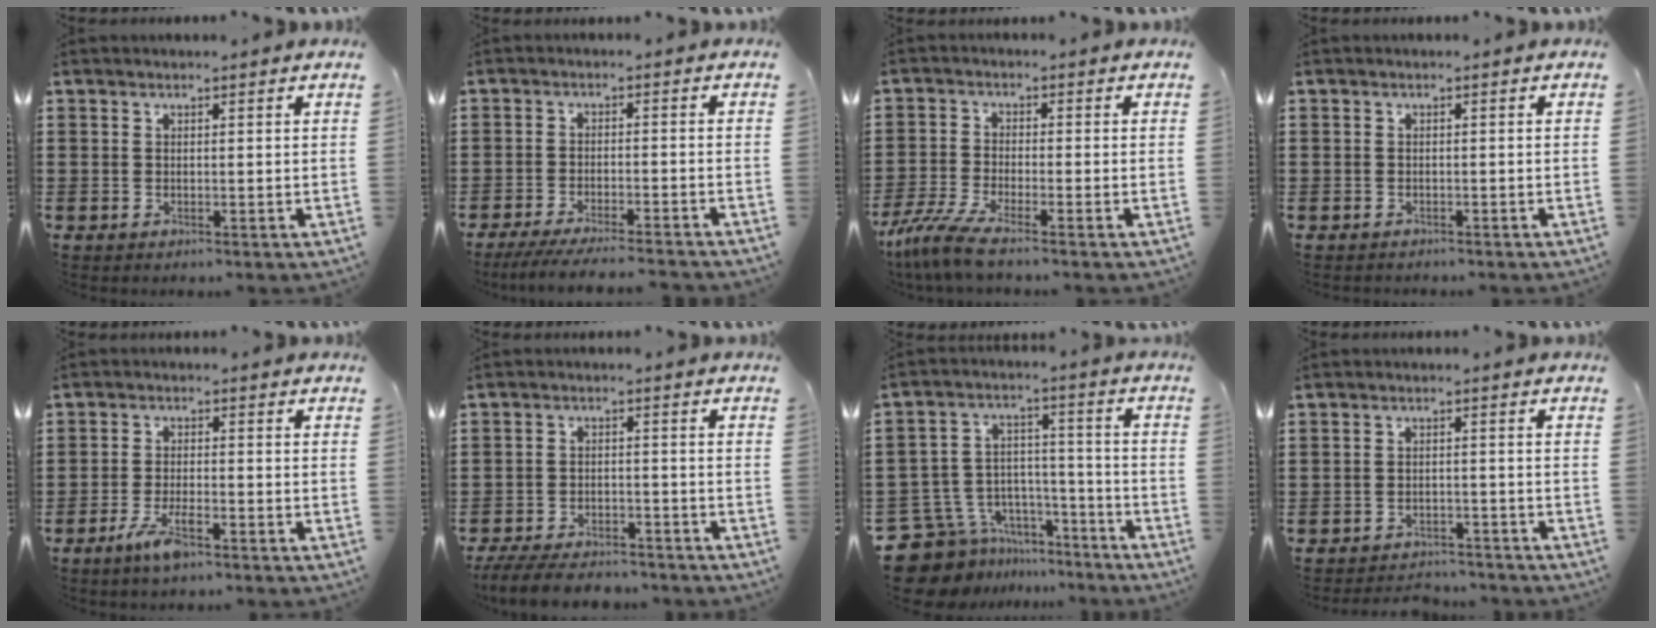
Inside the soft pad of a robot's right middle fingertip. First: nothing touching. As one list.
[{"total": 4.6, "force": [-4.3, 0.0, 1.6], "torque": [-0.039, -0.014, -0.085]}, {"total": 5.3, "force": [-4.3, 0.4, 3.0], "torque": [-0.085, -0.022, -0.091]}, {"total": 1.0, "force": [-0.8, 0.5, -0.2], "torque": [0.004, 0.004, -0.020]}, {"total": 4.7, "force": [-2.8, 1.2, 3.6], "torque": [-0.077, -0.002, -0.055]}, {"total": 5.4, "force": [-5.1, 1.0, 1.3], "torque": [-0.031, 0.003, -0.105]}, {"total": 9.1, "force": [-7.3, 5.3, 1.2], "torque": [-0.057, 0.006, -0.141]}, {"total": 2.9, "force": [-2.8, 0.4, -0.1], "torque": [-0.005, -0.002, -0.061]}]